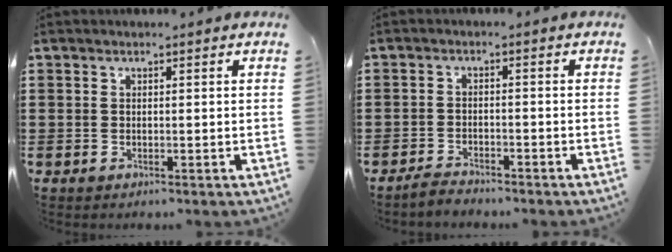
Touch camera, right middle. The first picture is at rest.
{"total": 2.3, "force": [-2.3, 0.2, 0.2], "torque": [-0.009, 0.001, -0.047]}